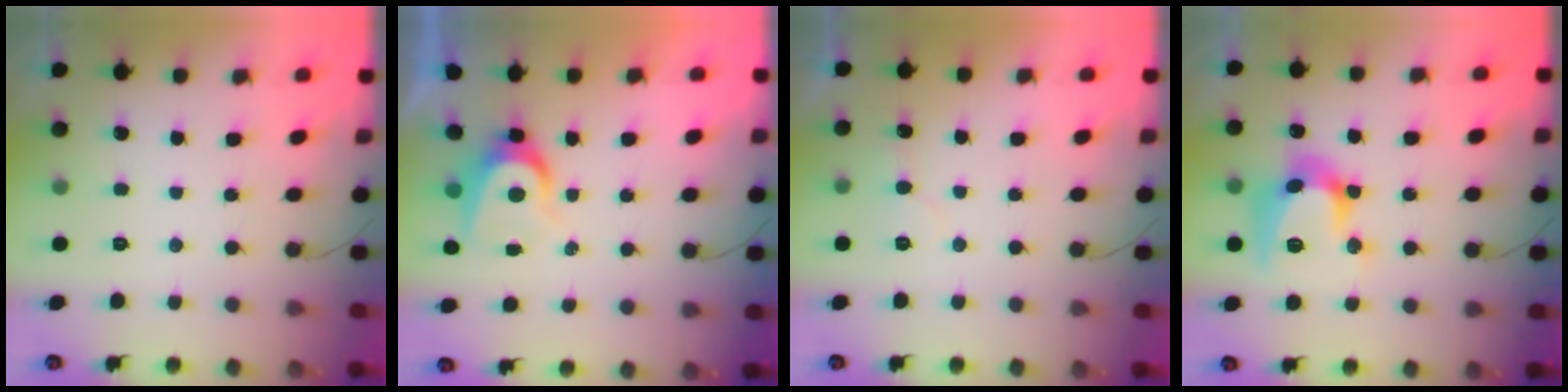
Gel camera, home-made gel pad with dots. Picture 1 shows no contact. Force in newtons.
{"total": 6.3, "press": 6.3, "slide": 0.4}
{"total": 4.7, "press": 4.7, "slide": 0.5}
{"total": 16.9, "press": 16.9, "slide": 0.6}